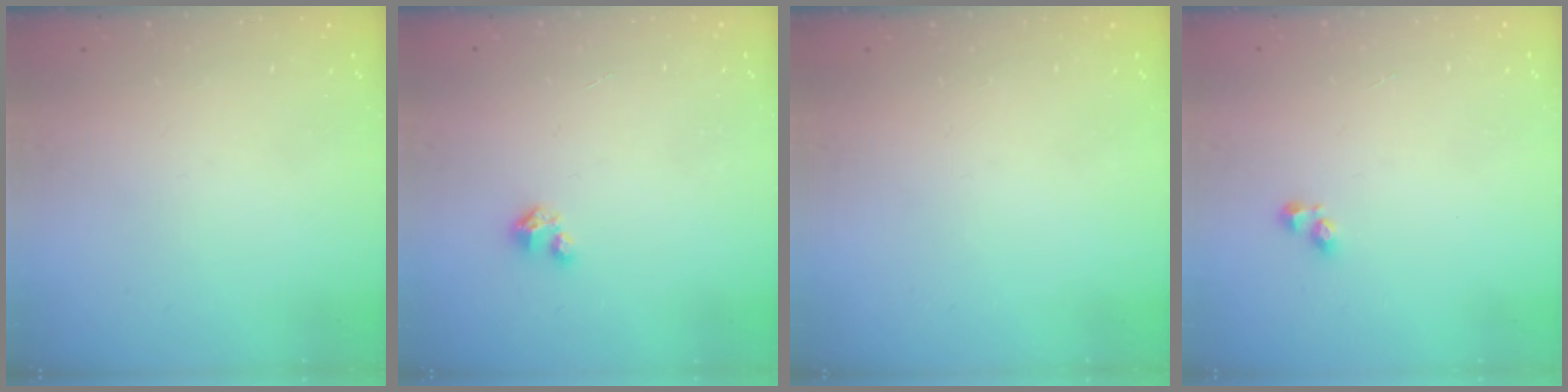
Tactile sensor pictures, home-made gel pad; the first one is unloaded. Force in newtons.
{"total": 1.6, "press": 1.6, "slide": 0.2}
{"total": 0.0}
{"total": 2.4, "press": 2.3, "slide": 0.6}